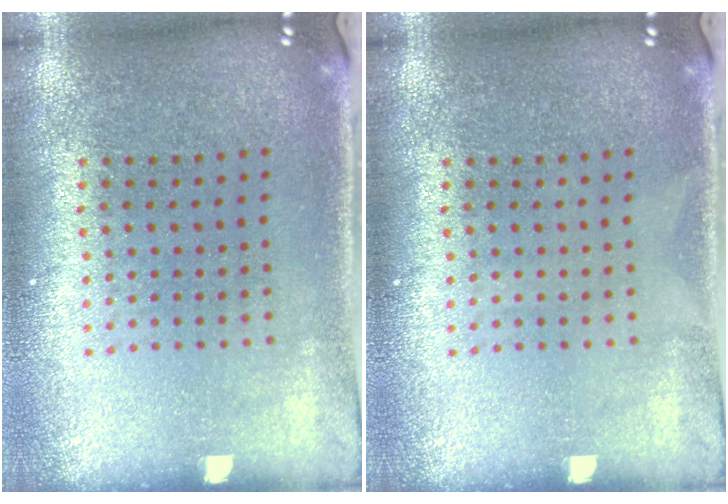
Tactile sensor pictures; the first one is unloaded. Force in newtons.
{"total": 0.0}